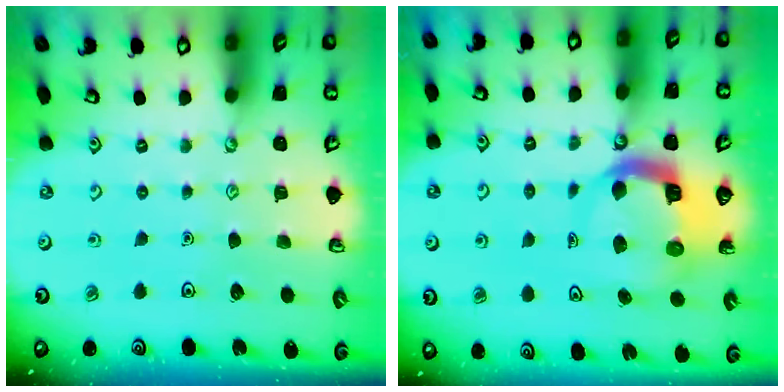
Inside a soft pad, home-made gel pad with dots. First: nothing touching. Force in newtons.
{"total": 8.0, "press": 7.9, "slide": 1.1}